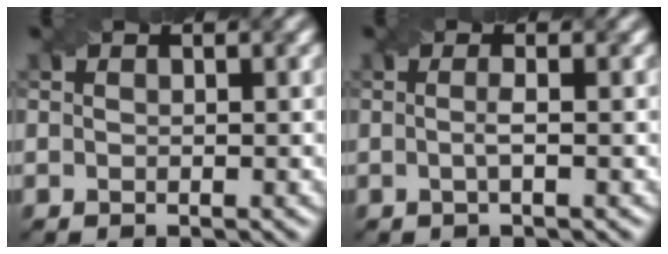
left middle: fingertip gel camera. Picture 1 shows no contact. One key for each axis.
{"total": 1.3, "fx": -0.2, "fy": 0.2, "fz": 1.3, "tx": -0.025, "ty": -0.001, "tz": -0.006}